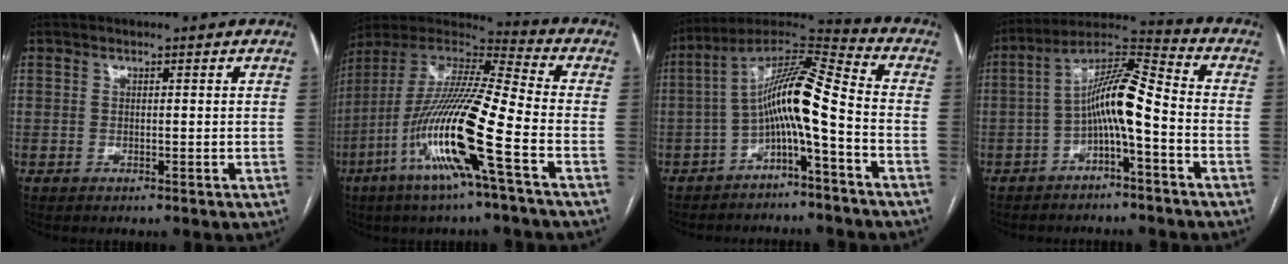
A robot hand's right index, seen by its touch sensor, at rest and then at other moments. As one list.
[{"total": 19.2, "force": [-7.2, 0.2, 17.9], "torque": [-0.368, -0.020, -0.144]}, {"total": 11.4, "force": [-3.3, 0.8, 10.9], "torque": [-0.190, 0.038, -0.062]}, {"total": 9.9, "force": [-2.7, 1.4, 9.4], "torque": [-0.171, 0.037, -0.049]}]